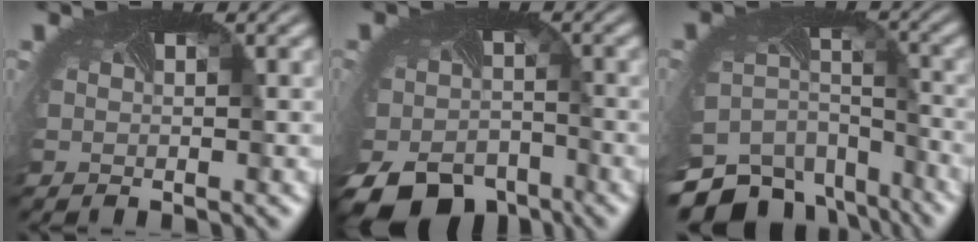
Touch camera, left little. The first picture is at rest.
{"total": 10.9, "force": [-7.3, 7.0, 4.2], "torque": [-0.118, -0.067, -0.098]}
{"total": 11.3, "force": [-8.6, 6.6, 3.1], "torque": [-0.098, -0.034, -0.114]}